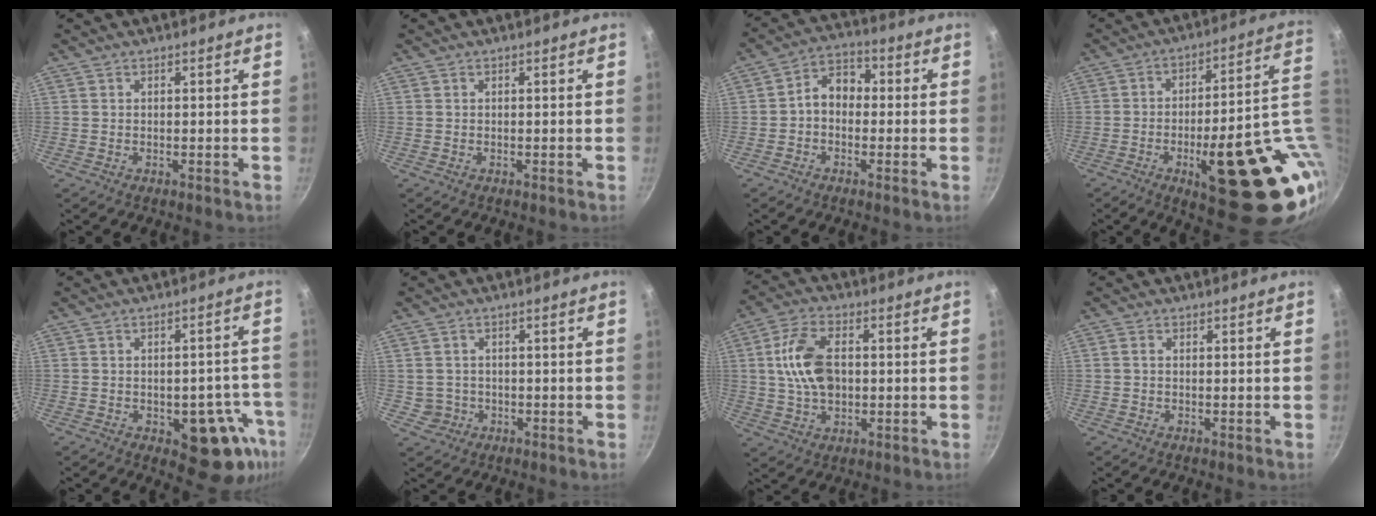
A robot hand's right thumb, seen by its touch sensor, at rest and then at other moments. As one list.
[{"total": 0.0}, {"total": 6.7, "force": [-0.6, 5.1, 4.3], "torque": [-0.042, 0.028, -0.029]}, {"total": 26.3, "force": [-3.5, 9.6, 24.3], "torque": [-0.276, -0.001, -0.027]}, {"total": 13.1, "force": [-5.0, 6.9, 9.9], "torque": [-0.049, 0.021, -0.059]}, {"total": 3.0, "force": [-0.5, 2.9, 0.3], "torque": [0.007, 0.010, 0.003]}, {"total": 11.4, "force": [1.0, 7.0, 9.0], "torque": [-0.160, 0.016, 0.013]}, {"total": 0.9, "force": [0.0, 0.6, 0.7], "torque": [-0.013, 0.004, -0.001]}]